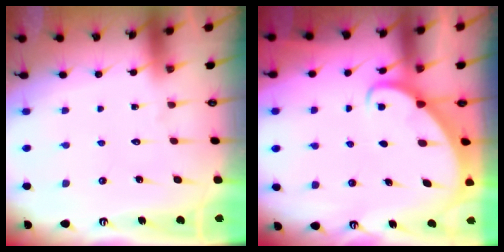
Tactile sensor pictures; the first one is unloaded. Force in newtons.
{"total": 2.7, "press": 2.6, "slide": 0.4}